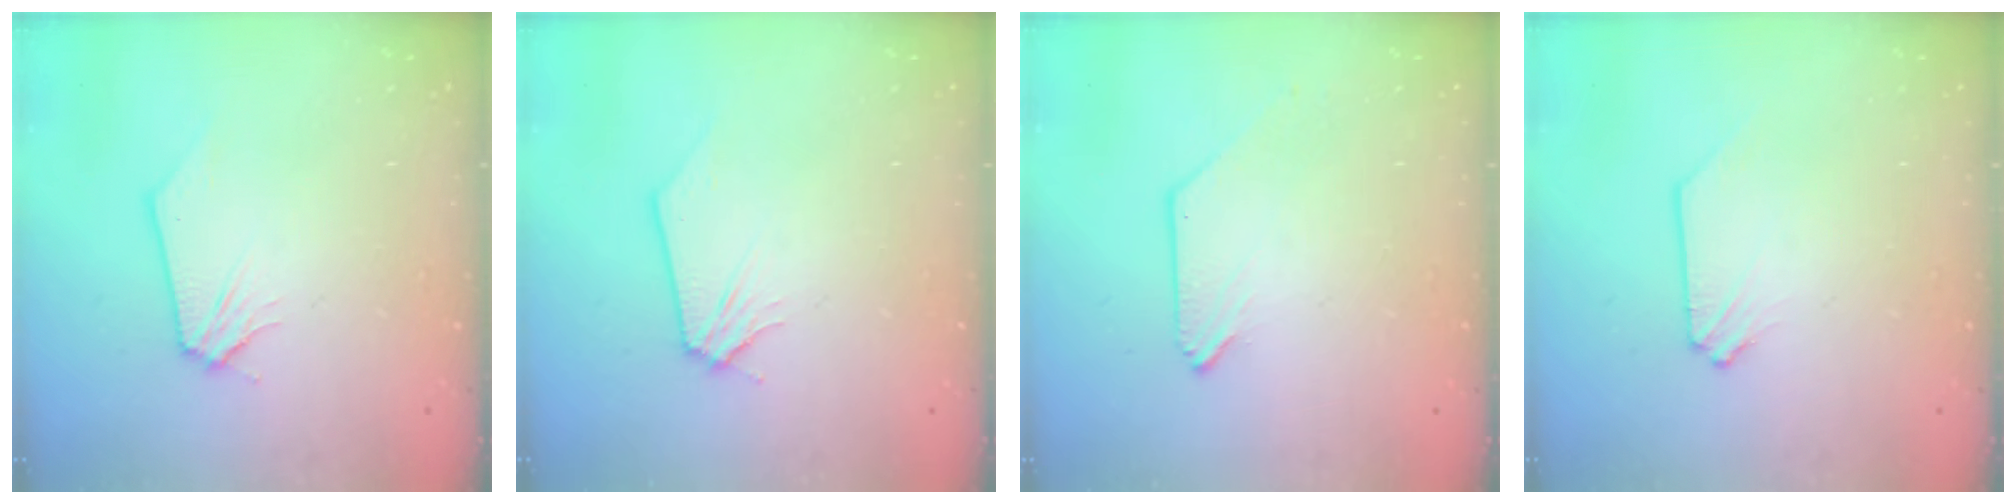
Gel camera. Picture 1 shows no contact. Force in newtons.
{"total": 0.0}
{"total": 0.0}
{"total": 0.0}